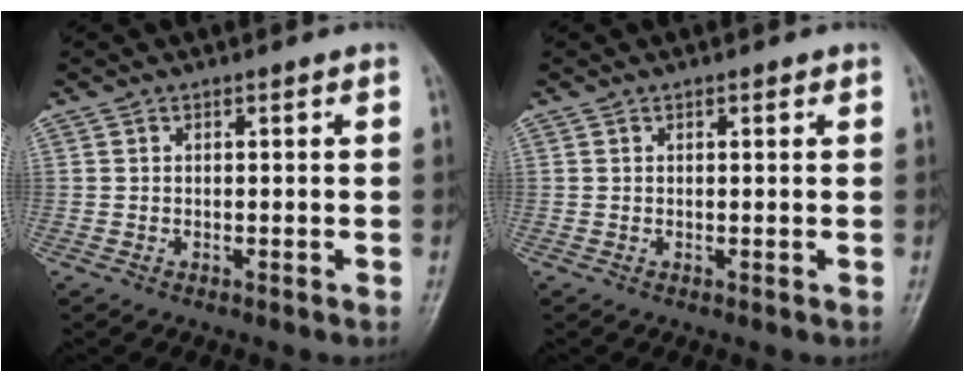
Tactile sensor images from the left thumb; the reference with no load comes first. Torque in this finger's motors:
{"motor_torque": [-0.08, -0.02, -0.05, -0.06, 0.02]}